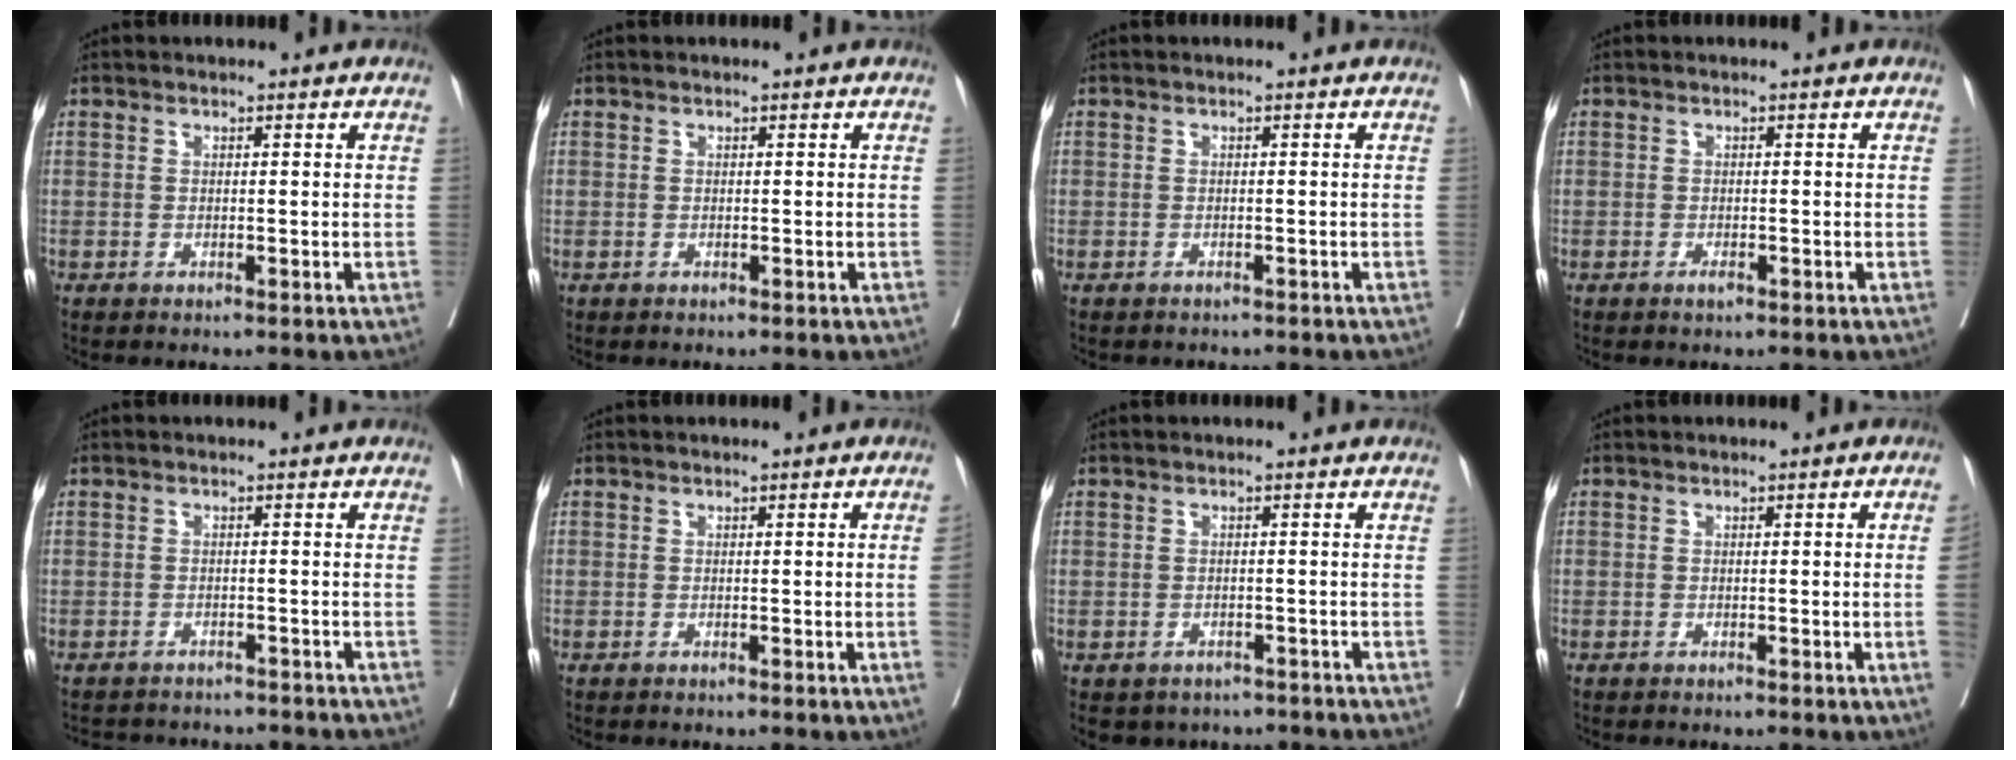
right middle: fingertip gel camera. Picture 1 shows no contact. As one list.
[{"total": 0.0}, {"total": 1.3, "force": [-1.3, 0.0, 0.1], "torque": [-0.006, -0.002, -0.017]}, {"total": 0.8, "force": [-0.1, -0.6, 0.4], "torque": [-0.006, -0.001, -0.003]}, {"total": 8.5, "force": [-8.1, 1.6, 1.8], "torque": [-0.030, 0.005, -0.095]}, {"total": 1.6, "force": [-0.4, -0.6, 1.4], "torque": [-0.016, 0.000, -0.006]}, {"total": 4.8, "force": [-4.2, 2.2, 0.3], "torque": [0.011, 0.007, -0.048]}, {"total": 2.2, "force": [-0.5, -0.8, 2.0], "torque": [-0.024, -0.001, -0.006]}]